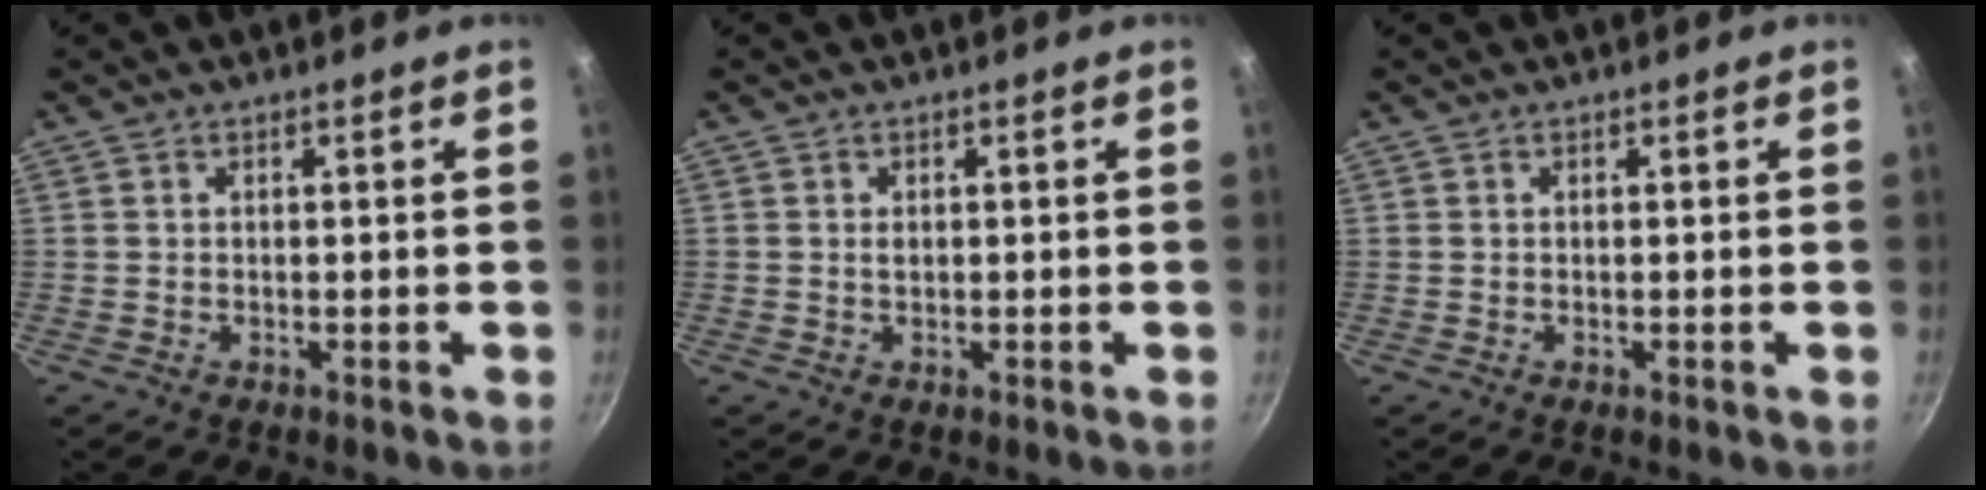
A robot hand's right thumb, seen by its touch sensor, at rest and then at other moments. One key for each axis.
{"total": 0.9, "fx": 0.1, "fy": 0.7, "fz": 0.5, "tx": -0.007, "ty": -0.001, "tz": 0.002}
{"total": 0.0}